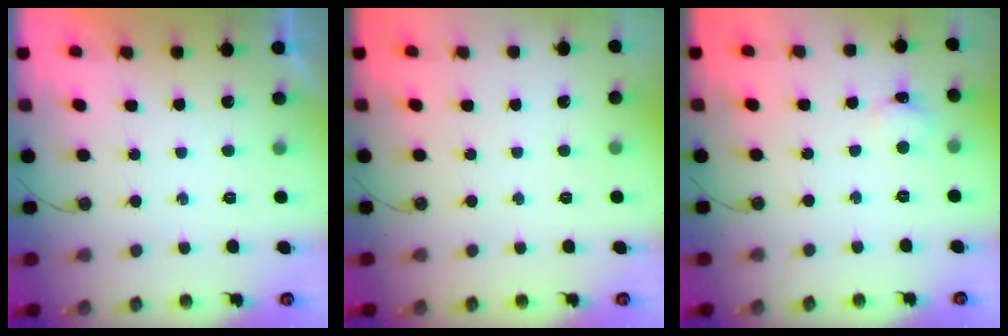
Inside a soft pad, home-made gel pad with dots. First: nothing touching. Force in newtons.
{"total": 0.0}
{"total": 2.2, "press": 2.2, "slide": 0.3}